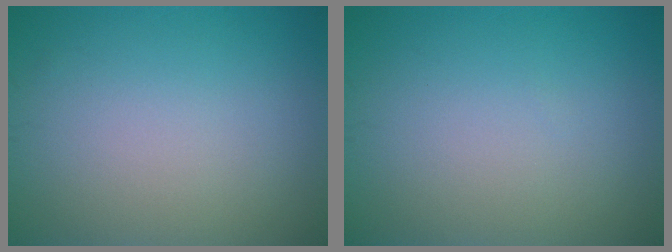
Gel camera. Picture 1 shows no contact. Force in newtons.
{"total": 0.0}